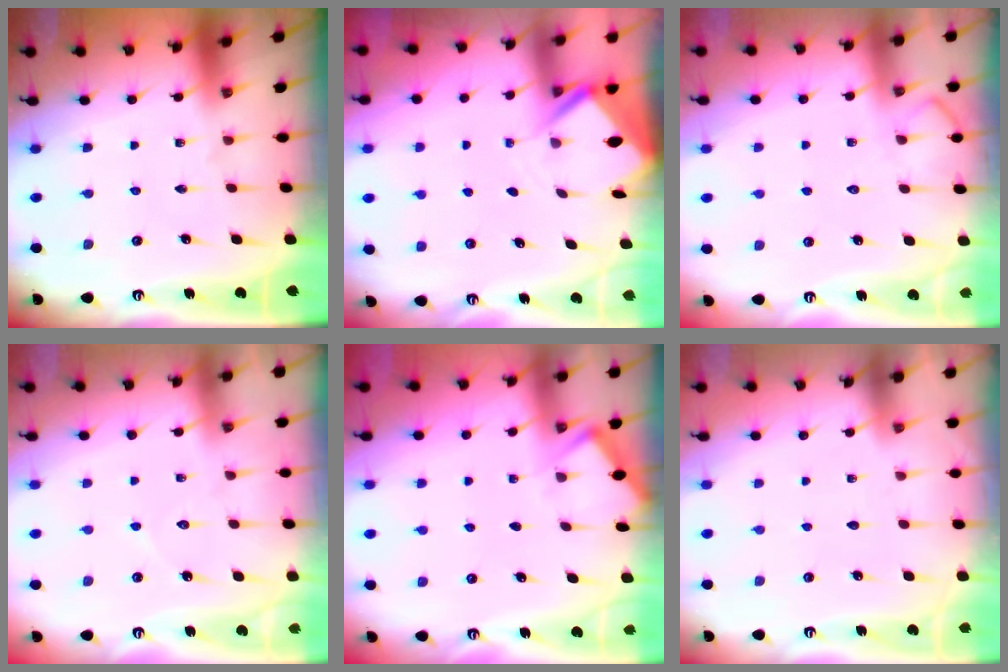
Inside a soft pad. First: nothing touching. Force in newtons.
{"total": 3.0, "press": 3.0, "slide": 0.3}
{"total": 6.1, "press": 6.1, "slide": 0.7}
{"total": 5.0, "press": 4.9, "slide": 0.6}
{"total": 2.1, "press": 2.1, "slide": 0.3}
{"total": 1.0, "press": 1.0, "slide": 0.0}